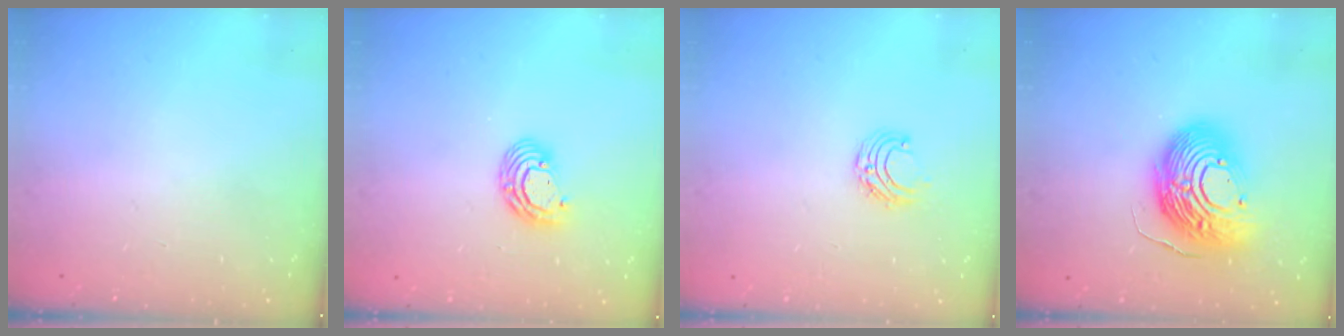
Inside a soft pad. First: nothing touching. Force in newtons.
{"total": 7.8, "press": 7.7, "slide": 1.2}
{"total": 5.9, "press": 5.8, "slide": 0.7}
{"total": 18.8, "press": 18.6, "slide": 2.8}